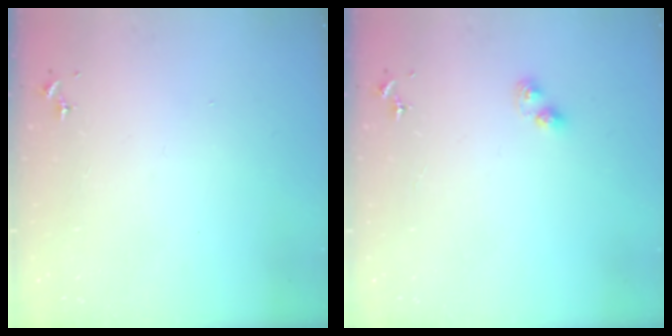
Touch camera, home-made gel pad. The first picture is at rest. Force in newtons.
{"total": 2.8, "press": 2.7, "slide": 0.4}